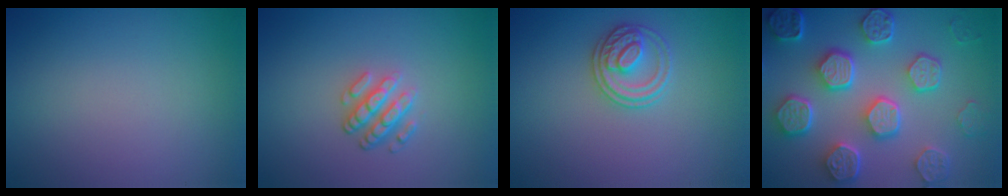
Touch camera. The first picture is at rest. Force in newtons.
{"total": 2.8, "press": 2.3, "slide": 1.5}
{"total": 2.7, "press": 2.6, "slide": 0.7}
{"total": 8.5, "press": 6.5, "slide": 5.5}